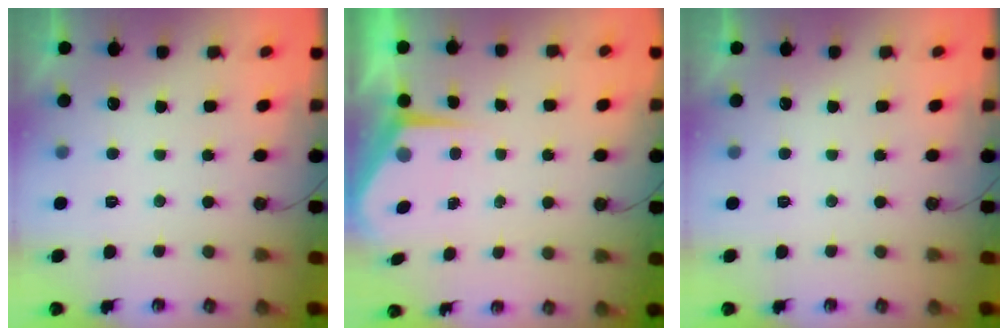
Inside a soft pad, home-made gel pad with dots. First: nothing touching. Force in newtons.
{"total": 5.2, "press": 5.2, "slide": 0.1}
{"total": 0.0}